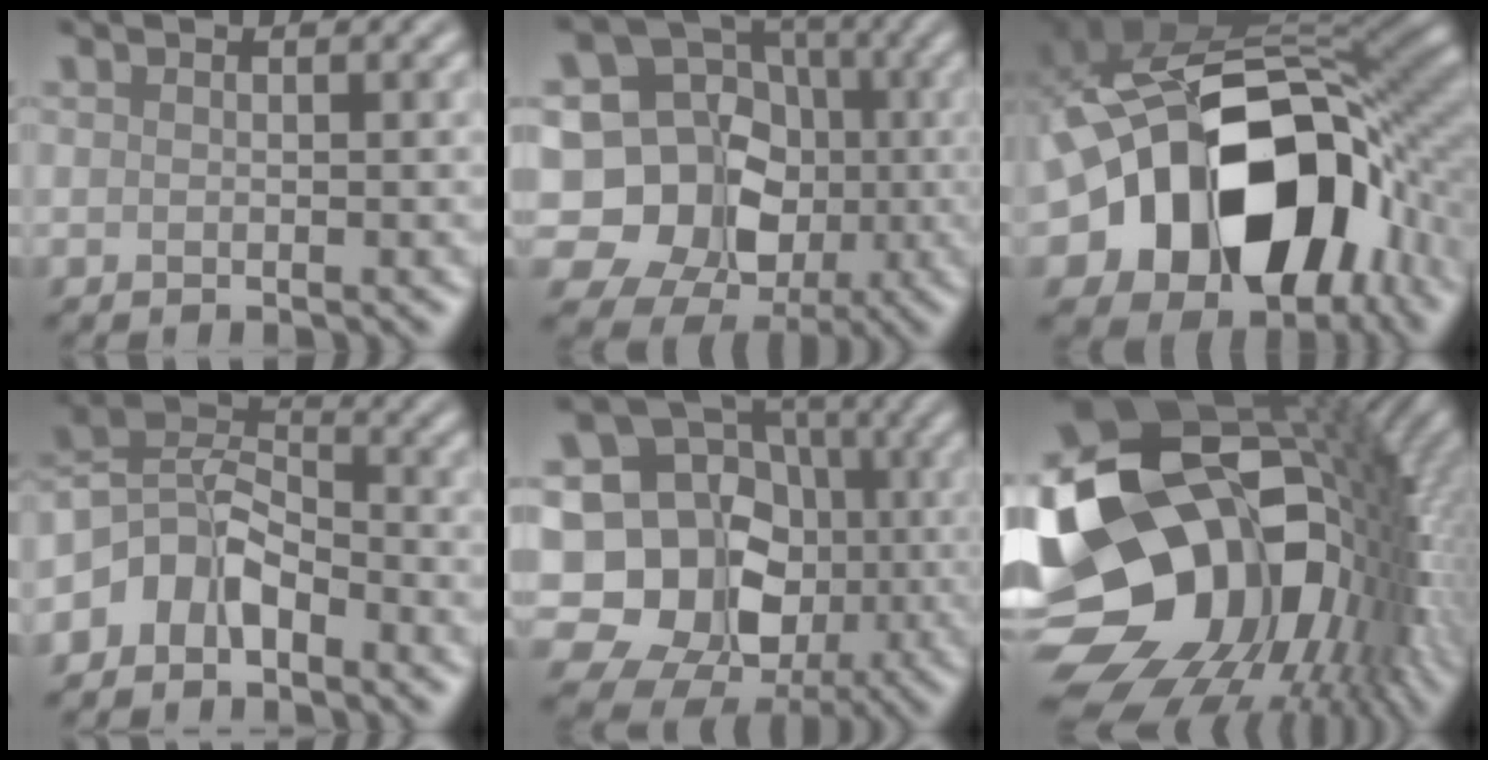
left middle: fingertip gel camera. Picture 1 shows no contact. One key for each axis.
{"total": 15.6, "fx": 0.1, "fy": 13.9, "fz": 7.0, "tx": -0.159, "ty": 0.037, "tz": -0.016}
{"total": 16.9, "fx": -4.4, "fy": 11.9, "fz": 11.1, "tx": -0.175, "ty": -0.028, "tz": -0.060}
{"total": 4.4, "fx": -2.8, "fy": 2.7, "fz": 2.2, "tx": -0.033, "ty": 0.010, "tz": -0.065}
{"total": 16.9, "fx": -0.2, "fy": 14.6, "fz": 8.4, "tx": -0.167, "ty": 0.026, "tz": -0.021}
{"total": 19.9, "fx": -1.3, "fy": 14.7, "fz": 13.4, "tx": -0.231, "ty": -0.020, "tz": 0.004}